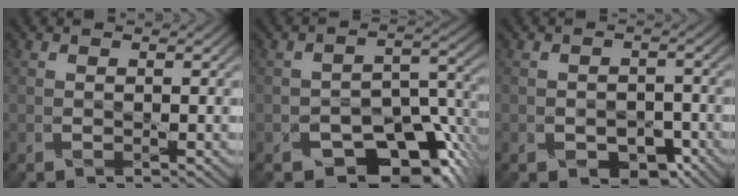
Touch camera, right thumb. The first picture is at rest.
{"total": 11.4, "force": [-7.5, 6.0, 6.3], "torque": [-0.083, -0.008, -0.117]}
{"total": 3.8, "force": [-2.2, 2.5, 1.8], "torque": [-0.023, -0.011, -0.035]}